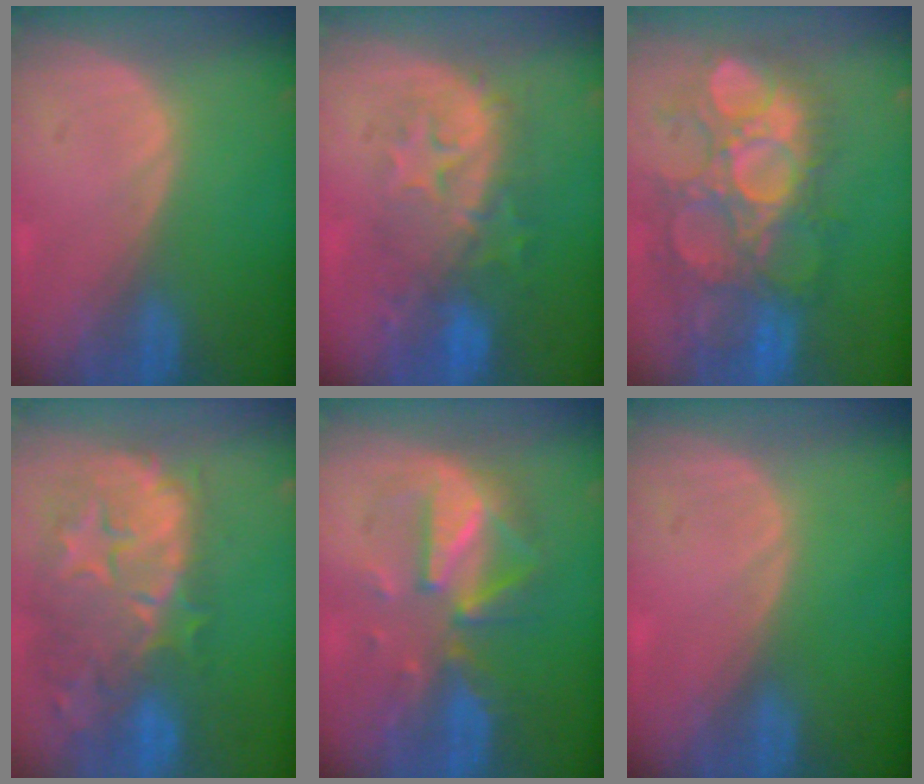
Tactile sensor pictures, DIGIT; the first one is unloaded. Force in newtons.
{"total": 9.2, "press": 8.8, "slide": 2.5}
{"total": 12.2, "press": 11.5, "slide": 4.1}
{"total": 13.1, "press": 11.7, "slide": 6.0}
{"total": 8.0, "press": 8.0, "slide": 0.6}
{"total": 0.0}